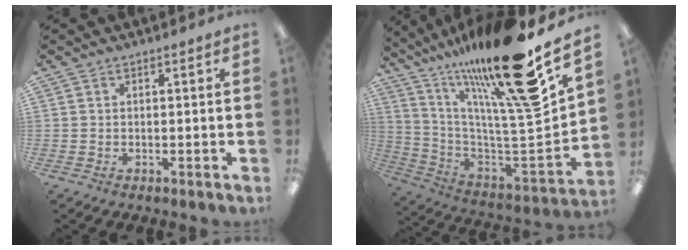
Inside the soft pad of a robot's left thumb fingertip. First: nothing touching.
{"total": 24.8, "force": [18.1, 2.2, 16.8], "torque": [-0.251, -0.145, 0.279]}